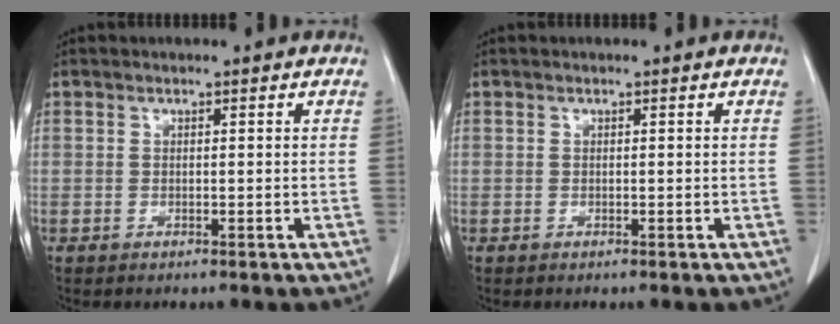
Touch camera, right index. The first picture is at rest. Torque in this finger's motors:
{"motor_torque": [-0.06, 0.06, -0.05, 0.00]}